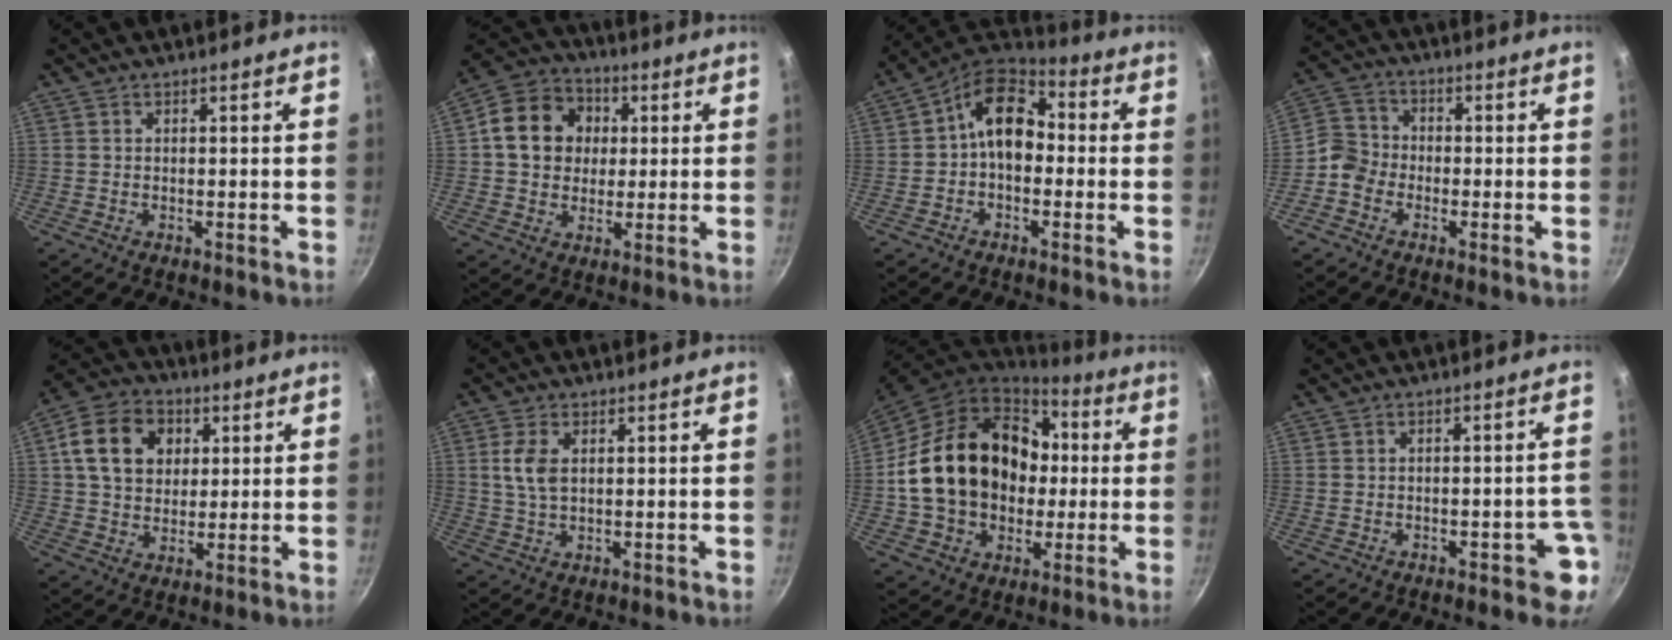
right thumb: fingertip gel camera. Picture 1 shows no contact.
{"total": 12.8, "force": [2.1, 10.9, 6.4], "torque": [-0.087, 0.015, 0.021]}
{"total": 11.8, "force": [0.3, 8.1, 8.6], "torque": [-0.107, 0.041, -0.021]}
{"total": 5.4, "force": [-2.4, 4.5, 1.9], "torque": [-0.015, 0.031, -0.065]}
{"total": 13.0, "force": [3.5, 10.1, 7.3], "torque": [-0.110, 0.007, 0.048]}
{"total": 5.1, "force": [1.1, 2.9, 4.1], "torque": [-0.083, 0.001, 0.022]}
{"total": 24.4, "force": [1.4, 19.1, 15.1], "torque": [-0.242, 0.042, 0.037]}
{"total": 4.8, "force": [-1.9, 2.6, 3.6], "torque": [-0.008, 0.033, -0.017]}